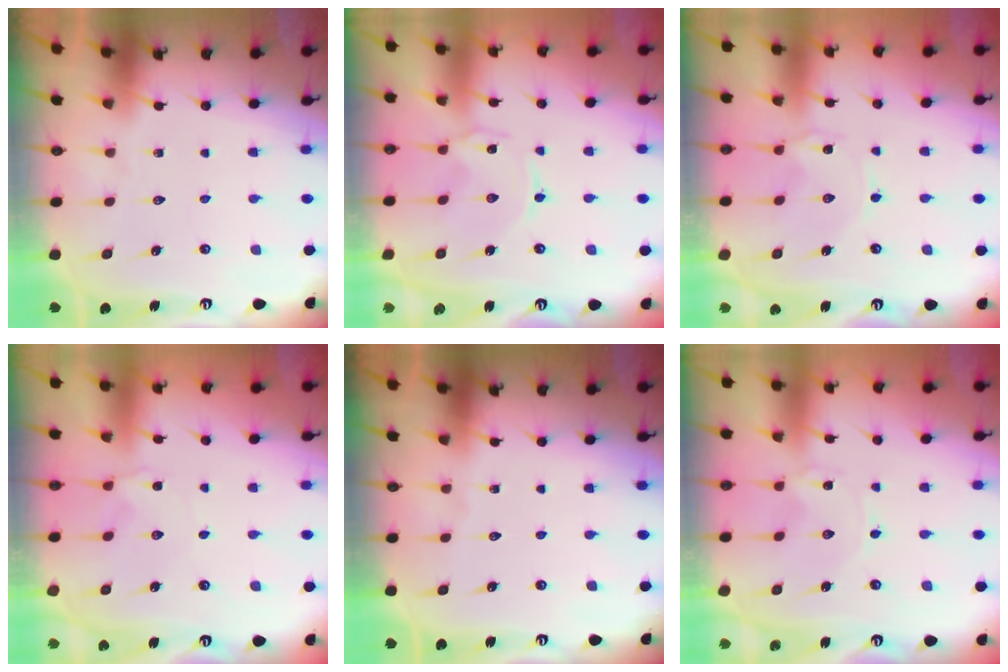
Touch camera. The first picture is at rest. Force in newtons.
{"total": 1.4, "press": 1.4, "slide": 0.2}
{"total": 0.9, "press": 0.9, "slide": 0.2}
{"total": 1.9, "press": 1.9, "slide": 0.4}
{"total": 0.0}
{"total": 0.0}